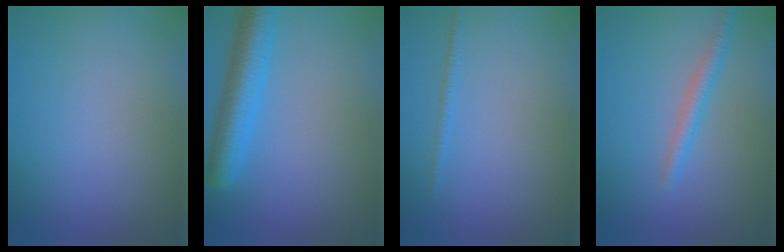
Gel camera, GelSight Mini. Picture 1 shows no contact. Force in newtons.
{"total": 5.4, "press": 5.4, "slide": 0.3}
{"total": 0.8, "press": 0.8, "slide": 0.1}
{"total": 2.1, "press": 2.1, "slide": 0.1}